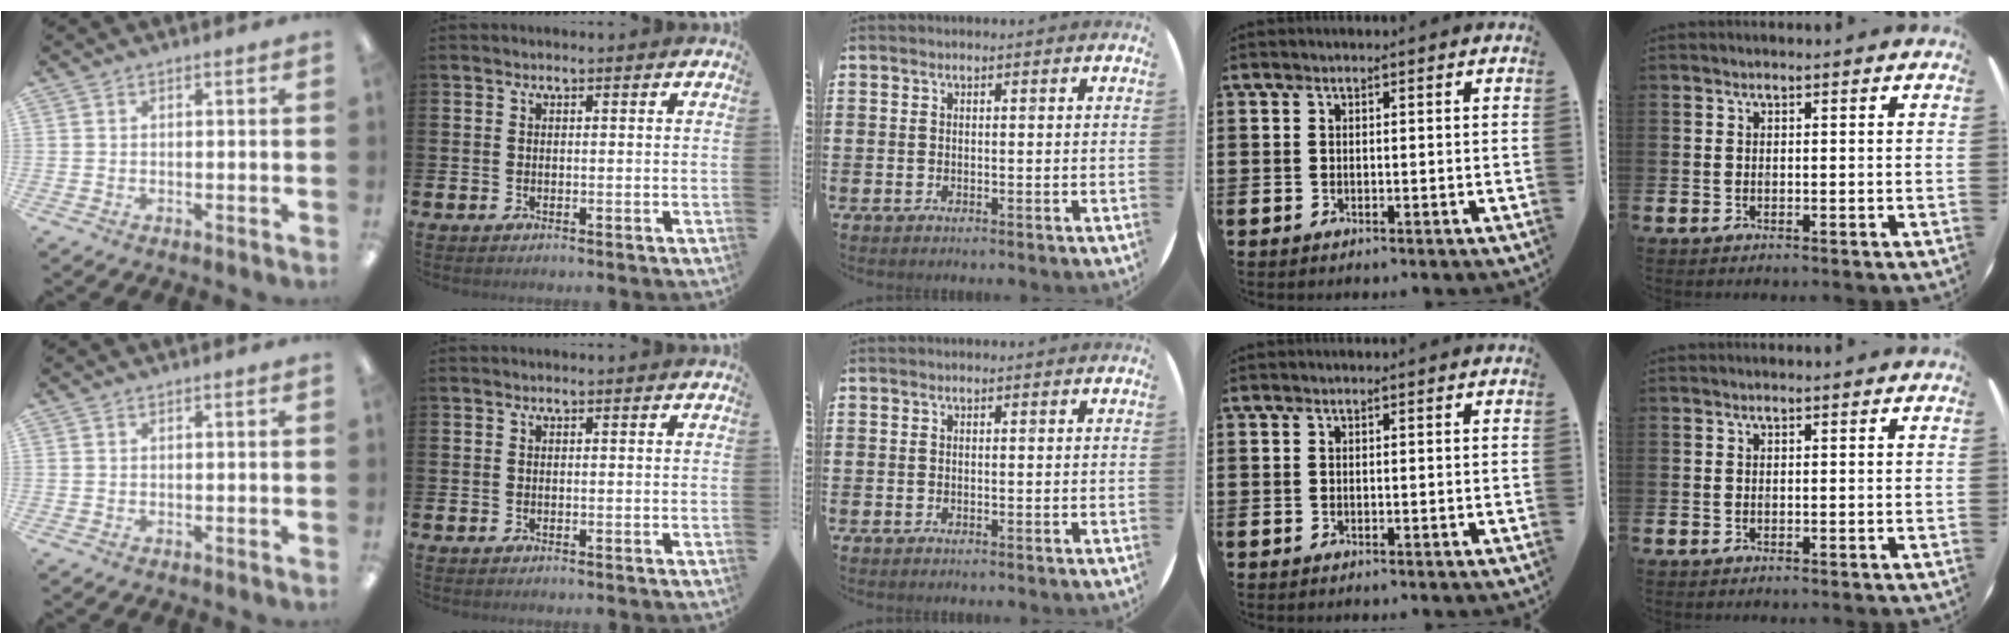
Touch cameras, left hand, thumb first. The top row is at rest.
{}